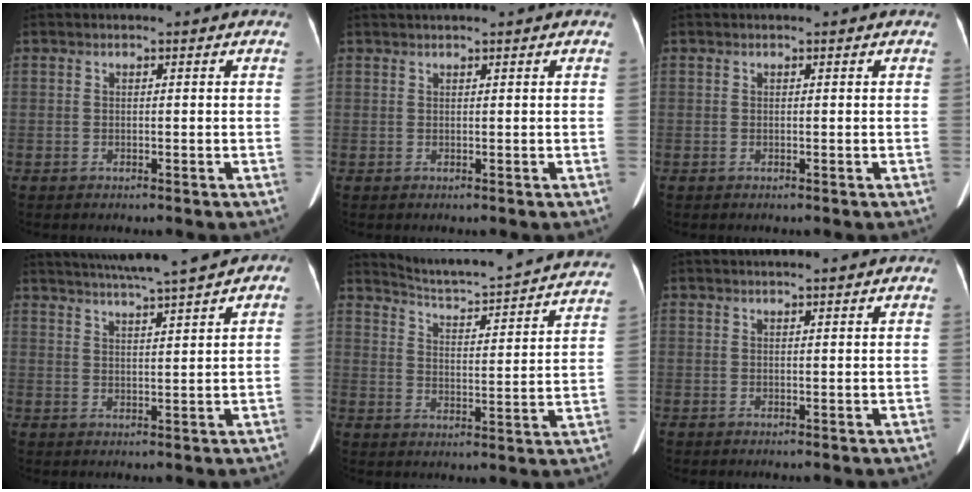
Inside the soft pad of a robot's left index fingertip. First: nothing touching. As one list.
[{"total": 1.9, "force": [1.6, -0.3, 1.0], "torque": [-0.011, 0.024, 0.032]}, {"total": 0.0}, {"total": 10.3, "force": [8.1, 0.1, 6.4], "torque": [-0.102, 0.030, 0.111]}, {"total": 23.5, "force": [22.2, 1.3, 7.6], "torque": [-0.117, -0.053, 0.280]}, {"total": 2.8, "force": [2.5, -0.1, 1.3], "torque": [-0.015, 0.017, 0.033]}]